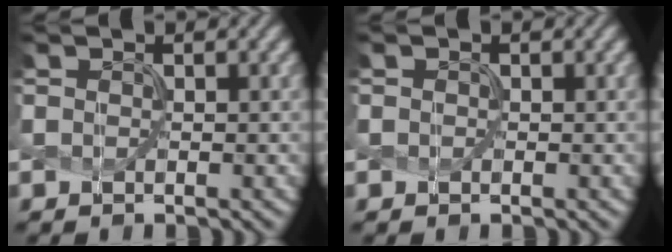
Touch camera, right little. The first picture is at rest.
{"total": 0.0}